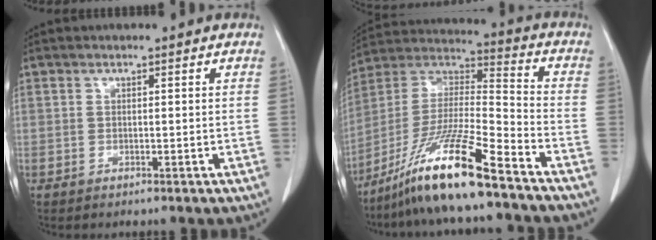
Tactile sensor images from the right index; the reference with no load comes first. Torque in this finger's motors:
{"motor_torque": [1.09, -1.05, 0.60, 0.21]}